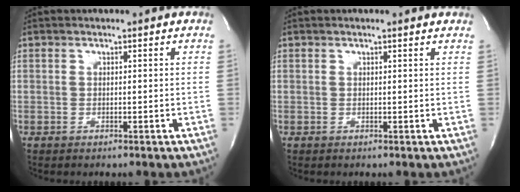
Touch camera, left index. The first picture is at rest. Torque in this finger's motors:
{"motor_torque": [0.17, -0.11, 0.02, 0.00]}